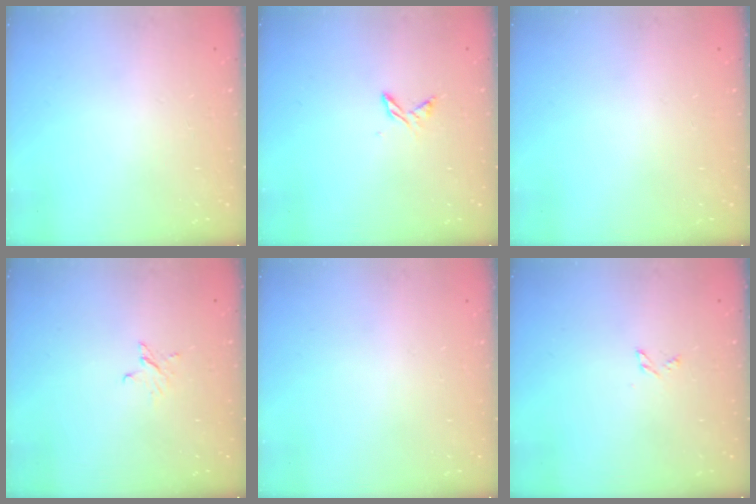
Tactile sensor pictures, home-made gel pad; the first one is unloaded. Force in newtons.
{"total": 4.7, "press": 4.7, "slide": 0.5}
{"total": 0.0}
{"total": 2.4, "press": 2.4, "slide": 0.2}
{"total": 0.0}
{"total": 2.4, "press": 2.3, "slide": 0.3}